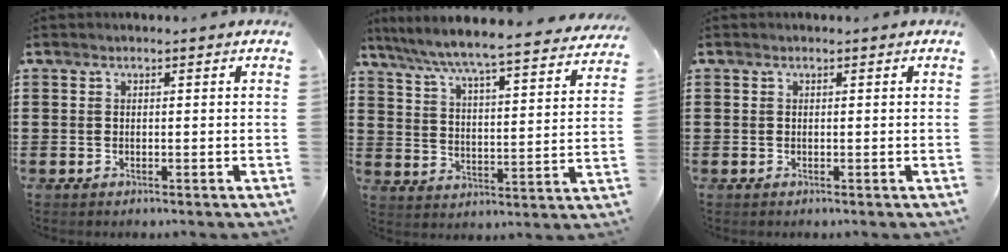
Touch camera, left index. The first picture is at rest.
{"total": 5.7, "force": [5.4, -0.7, 1.6], "torque": [-0.060, -0.047, 0.085]}
{"total": 0.0}